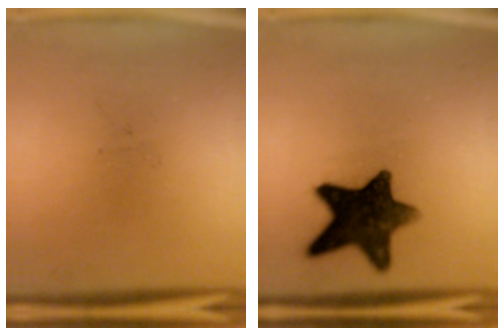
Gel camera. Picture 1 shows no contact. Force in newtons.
{"total": 13.5}